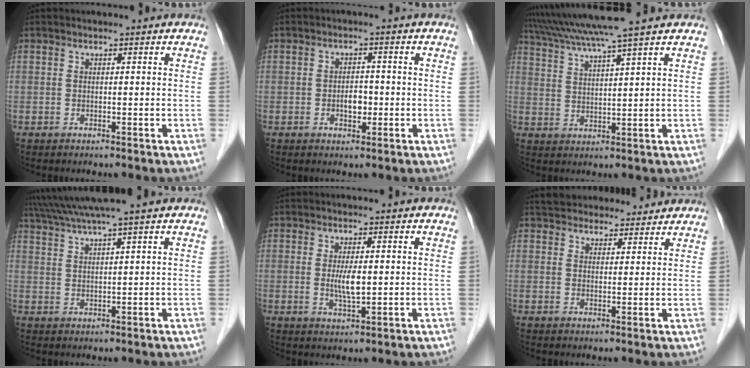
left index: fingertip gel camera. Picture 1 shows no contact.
{"total": 2.8, "force": [-0.8, 1.6, 2.1], "torque": [-0.031, 0.004, -0.009]}
{"total": 10.5, "force": [8.8, -1.9, 5.4], "torque": [-0.097, 0.020, 0.143]}
{"total": 7.5, "force": [6.3, -1.8, 3.6], "torque": [-0.064, 0.025, 0.107]}
{"total": 3.8, "force": [0.1, 0.8, 3.7], "torque": [-0.071, -0.006, 0.003]}
{"total": 12.0, "force": [11.0, 3.7, 3.0], "torque": [-0.030, 0.029, 0.156]}